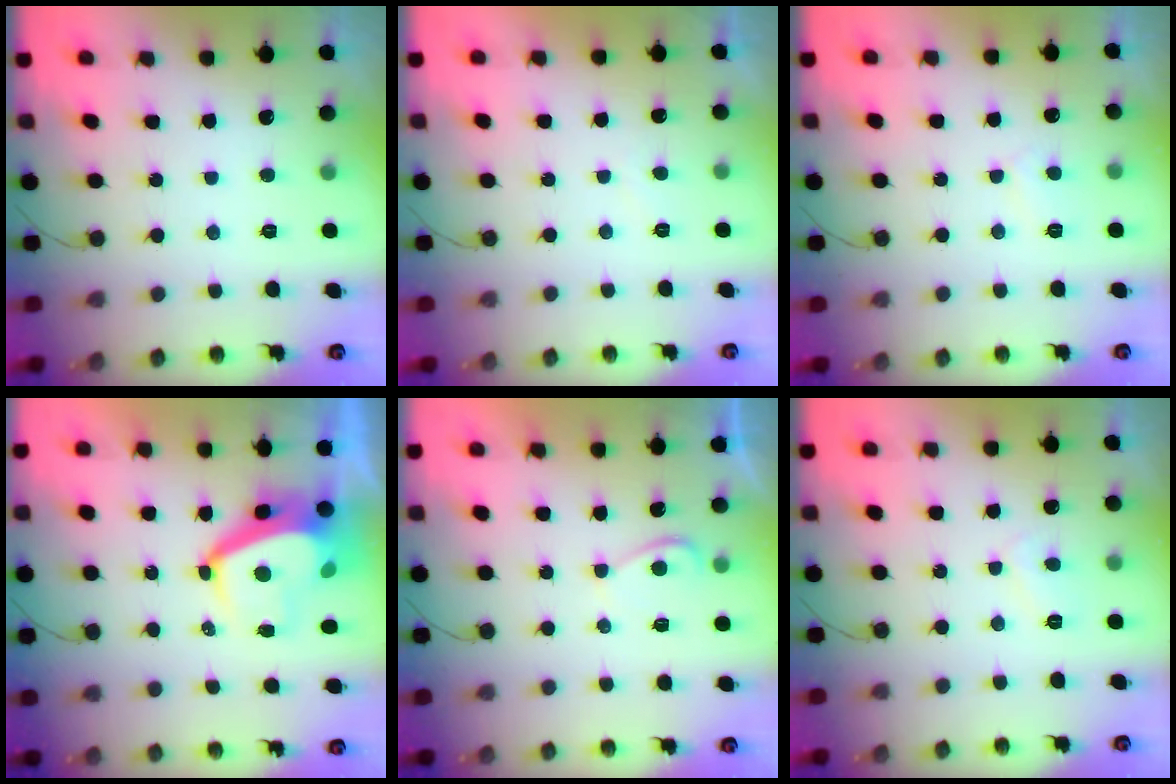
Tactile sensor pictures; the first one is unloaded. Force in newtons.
{"total": 0.6, "press": 0.3, "slide": 0.5}
{"total": 3.7, "press": 3.7, "slide": 0.3}
{"total": 6.4, "press": 6.4, "slide": 0.6}
{"total": 2.1, "press": 2.0, "slide": 0.5}
{"total": 3.4, "press": 3.4, "slide": 0.4}